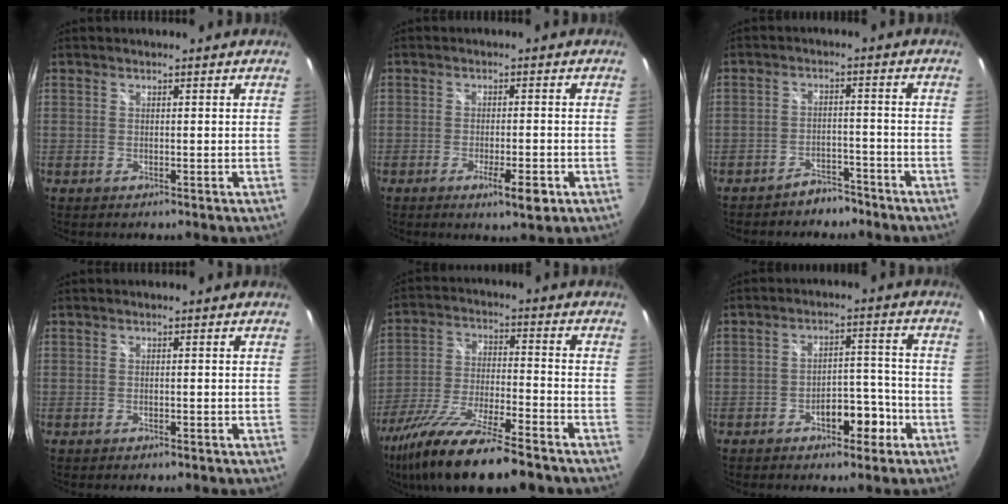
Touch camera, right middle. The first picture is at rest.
{"total": 5.1, "force": [-2.6, 1.0, 4.3], "torque": [-0.081, -0.014, -0.039]}
{"total": 4.6, "force": [-4.1, 2.0, 0.7], "torque": [-0.022, 0.014, -0.058]}
{"total": 0.8, "force": [-0.7, 0.3, 0.4], "torque": [-0.009, -0.003, -0.012]}
{"total": 19.4, "force": [-14.8, 3.3, 12.1], "torque": [-0.239, -0.049, -0.259]}
{"total": 6.4, "force": [-3.8, 3.3, 3.9], "torque": [-0.059, 0.016, -0.046]}